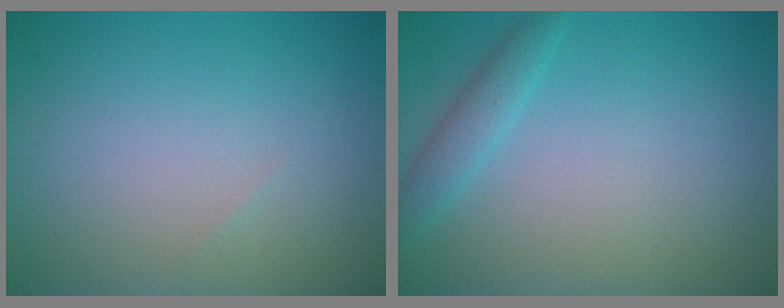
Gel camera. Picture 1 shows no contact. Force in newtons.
{"total": 1.9, "press": 1.9, "slide": 0.1}